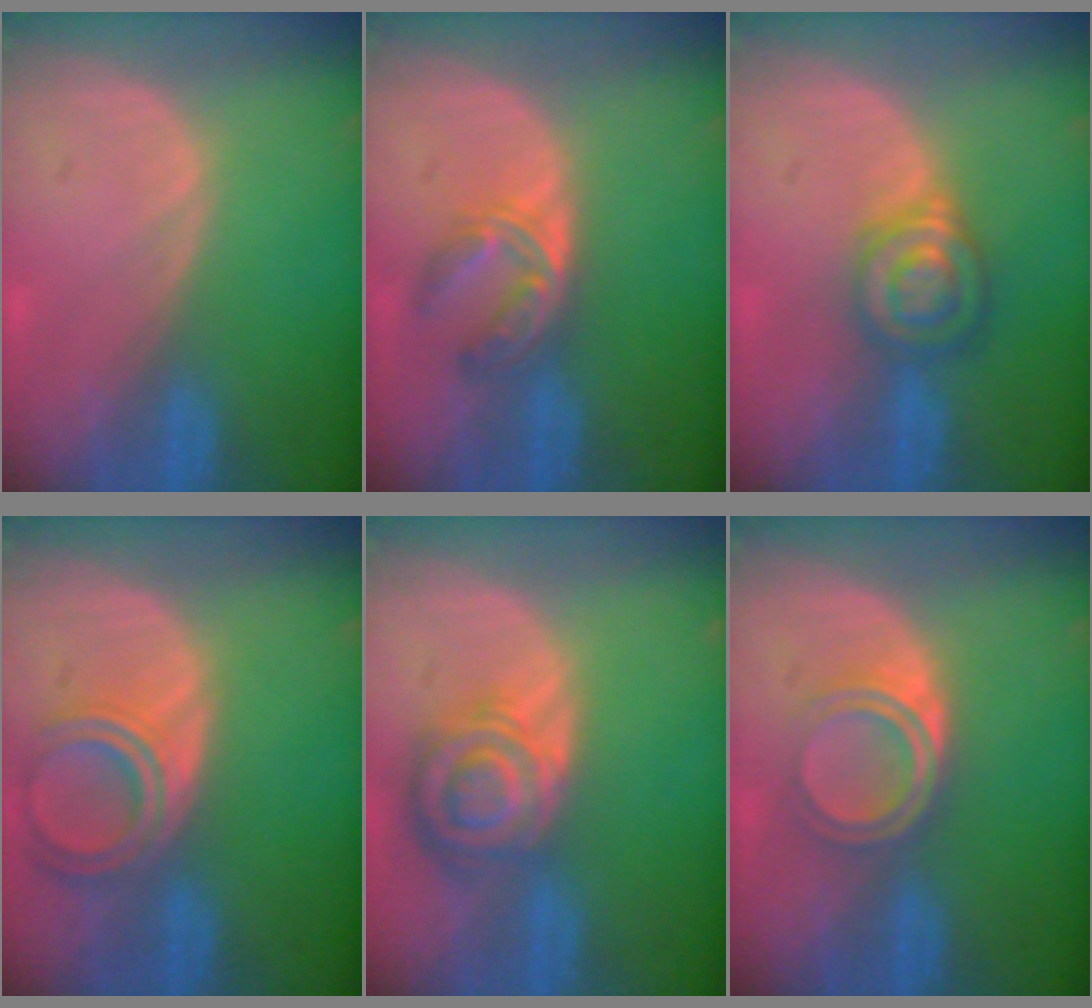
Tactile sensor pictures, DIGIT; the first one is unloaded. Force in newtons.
{"total": 6.0, "press": 5.0, "slide": 3.3}
{"total": 6.2, "press": 5.8, "slide": 2.2}
{"total": 6.5, "press": 5.9, "slide": 2.8}
{"total": 8.4, "press": 7.2, "slide": 4.2}
{"total": 5.2, "press": 4.5, "slide": 2.7}